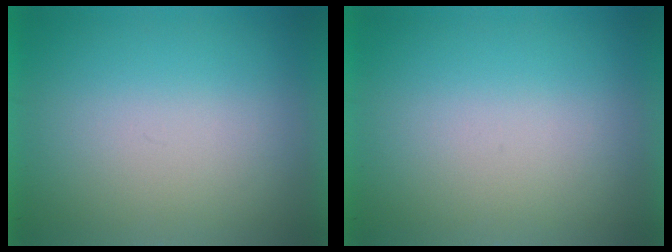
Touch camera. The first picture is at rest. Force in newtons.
{"total": 0.0}